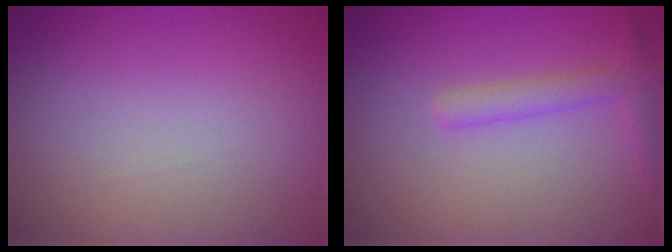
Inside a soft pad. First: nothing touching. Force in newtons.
{"total": 2.2, "press": 2.2, "slide": 0.1}